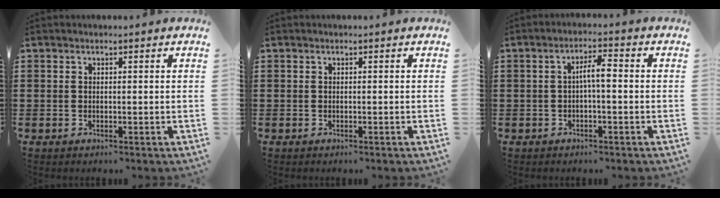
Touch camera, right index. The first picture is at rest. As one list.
[{"total": 0.0}, {"total": 3.5, "force": [-0.3, 0.7, 3.4], "torque": [-0.064, 0.008, -0.009]}]